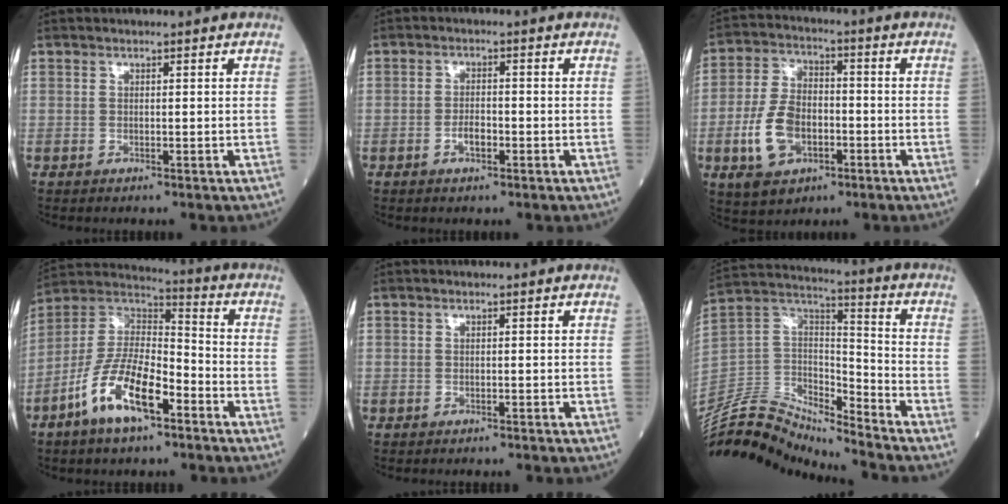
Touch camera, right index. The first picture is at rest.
{"total": 2.5, "force": [-1.1, 1.1, 2.0], "torque": [-0.034, 0.004, -0.018]}
{"total": 10.3, "force": [-3.2, 6.2, 7.5], "torque": [-0.165, 0.008, -0.055]}
{"total": 13.6, "force": [-6.9, 4.6, 10.8], "torque": [-0.219, 0.008, -0.129]}
{"total": 1.4, "force": [-1.4, 0.1, 0.1], "torque": [0.001, 0.000, -0.020]}
{"total": 15.7, "force": [-15.2, 2.6, 2.8], "torque": [-0.050, 0.071, -0.284]}